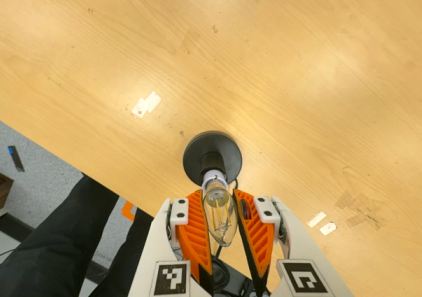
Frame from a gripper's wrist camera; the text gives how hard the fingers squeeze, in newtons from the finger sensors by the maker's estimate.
{"total": 14.8, "left": 16.9, "right": 12.7}